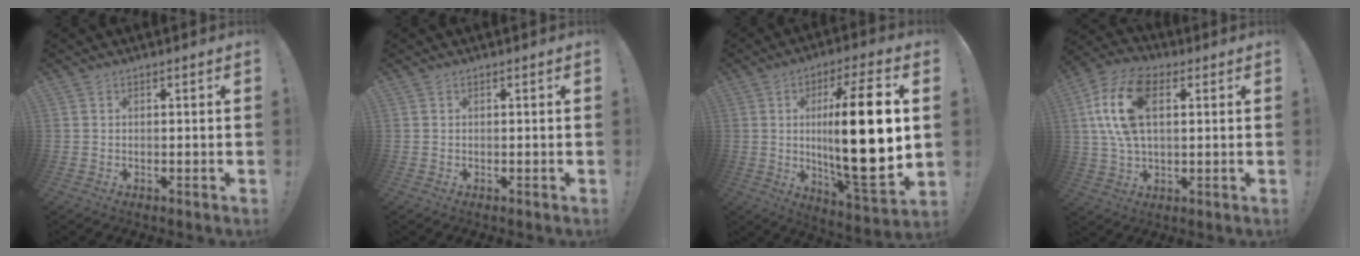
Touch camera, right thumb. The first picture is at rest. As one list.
[{"total": 0.0}, {"total": 24.3, "force": [1.7, 5.8, 23.6], "torque": [-0.397, -0.017, 0.020]}, {"total": 15.6, "force": [4.3, 9.1, 12.0], "torque": [-0.240, 0.005, 0.077]}]